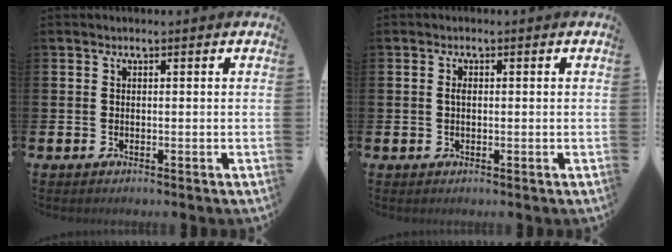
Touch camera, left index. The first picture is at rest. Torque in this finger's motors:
{"motor_torque": [0.52, 0.62, 0.04, 0.01]}